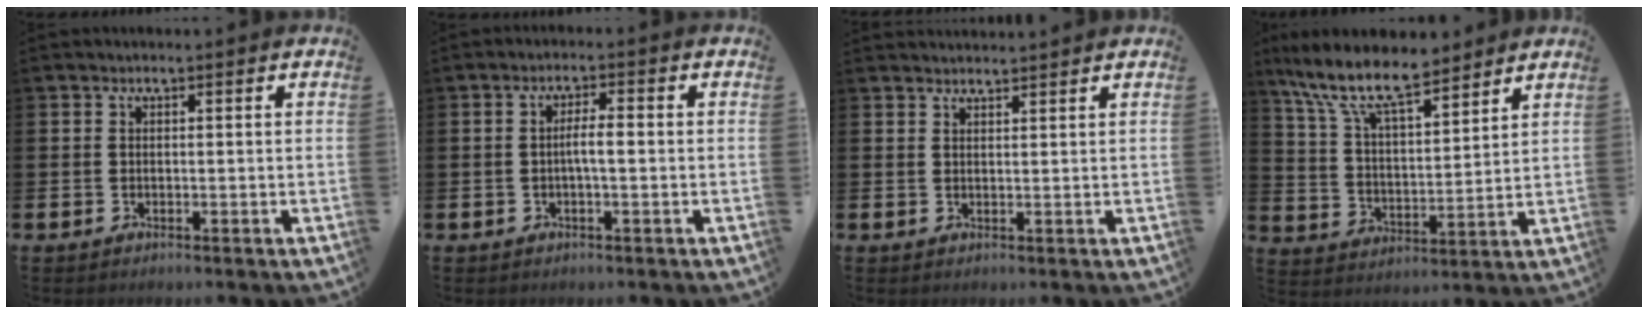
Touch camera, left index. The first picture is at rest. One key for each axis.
{"total": 2.5, "fx": -0.3, "fy": 0.6, "fz": 2.4, "tx": -0.048, "ty": 0.005, "tz": -0.007}
{"total": 1.9, "fx": 1.9, "fy": 0.0, "fz": 0.0, "tx": 0.010, "ty": -0.014, "tz": 0.033}
{"total": 10.8, "fx": 9.0, "fy": 3.0, "fz": 5.0, "tx": -0.128, "ty": -0.045, "tz": 0.159}